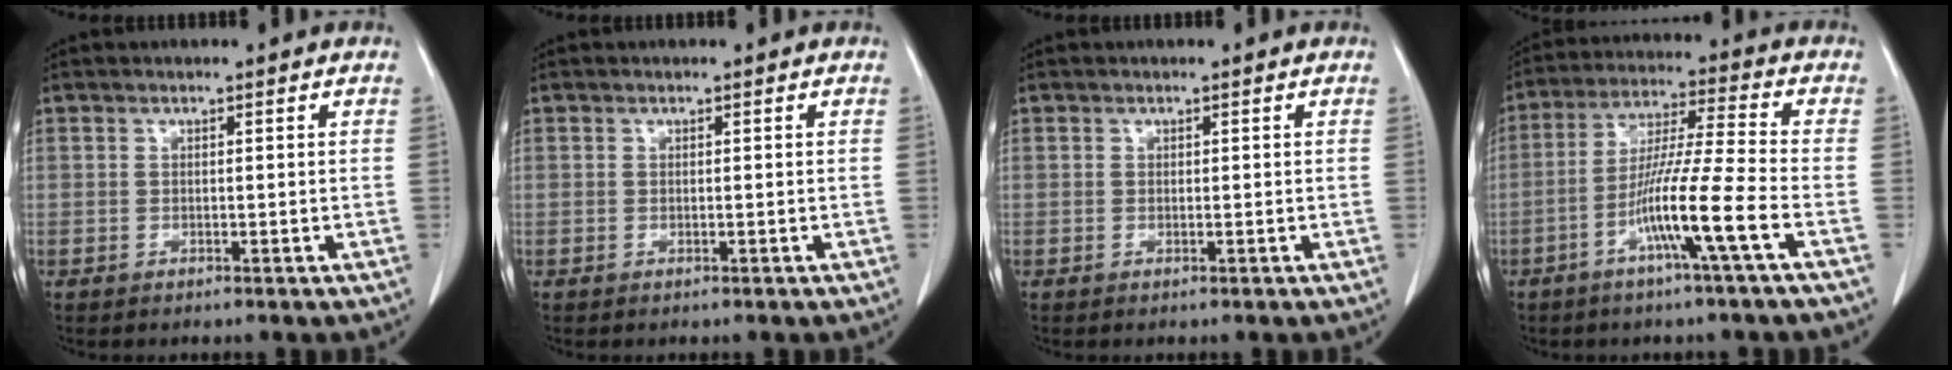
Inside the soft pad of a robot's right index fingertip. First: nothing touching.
{"total": 0.0}
{"total": 0.0}
{"total": 12.3, "force": [-4.9, -1.7, 11.1], "torque": [-0.209, -0.003, -0.094]}